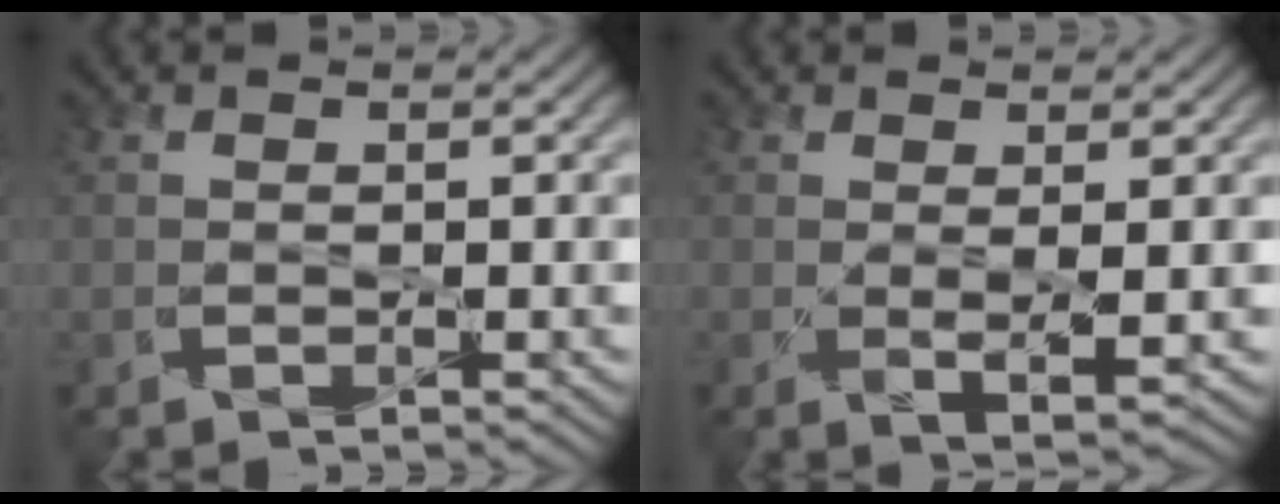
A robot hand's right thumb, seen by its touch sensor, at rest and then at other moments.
{"total": 2.4, "force": [0.2, 0.4, 2.4], "torque": [-0.049, -0.008, 0.005]}